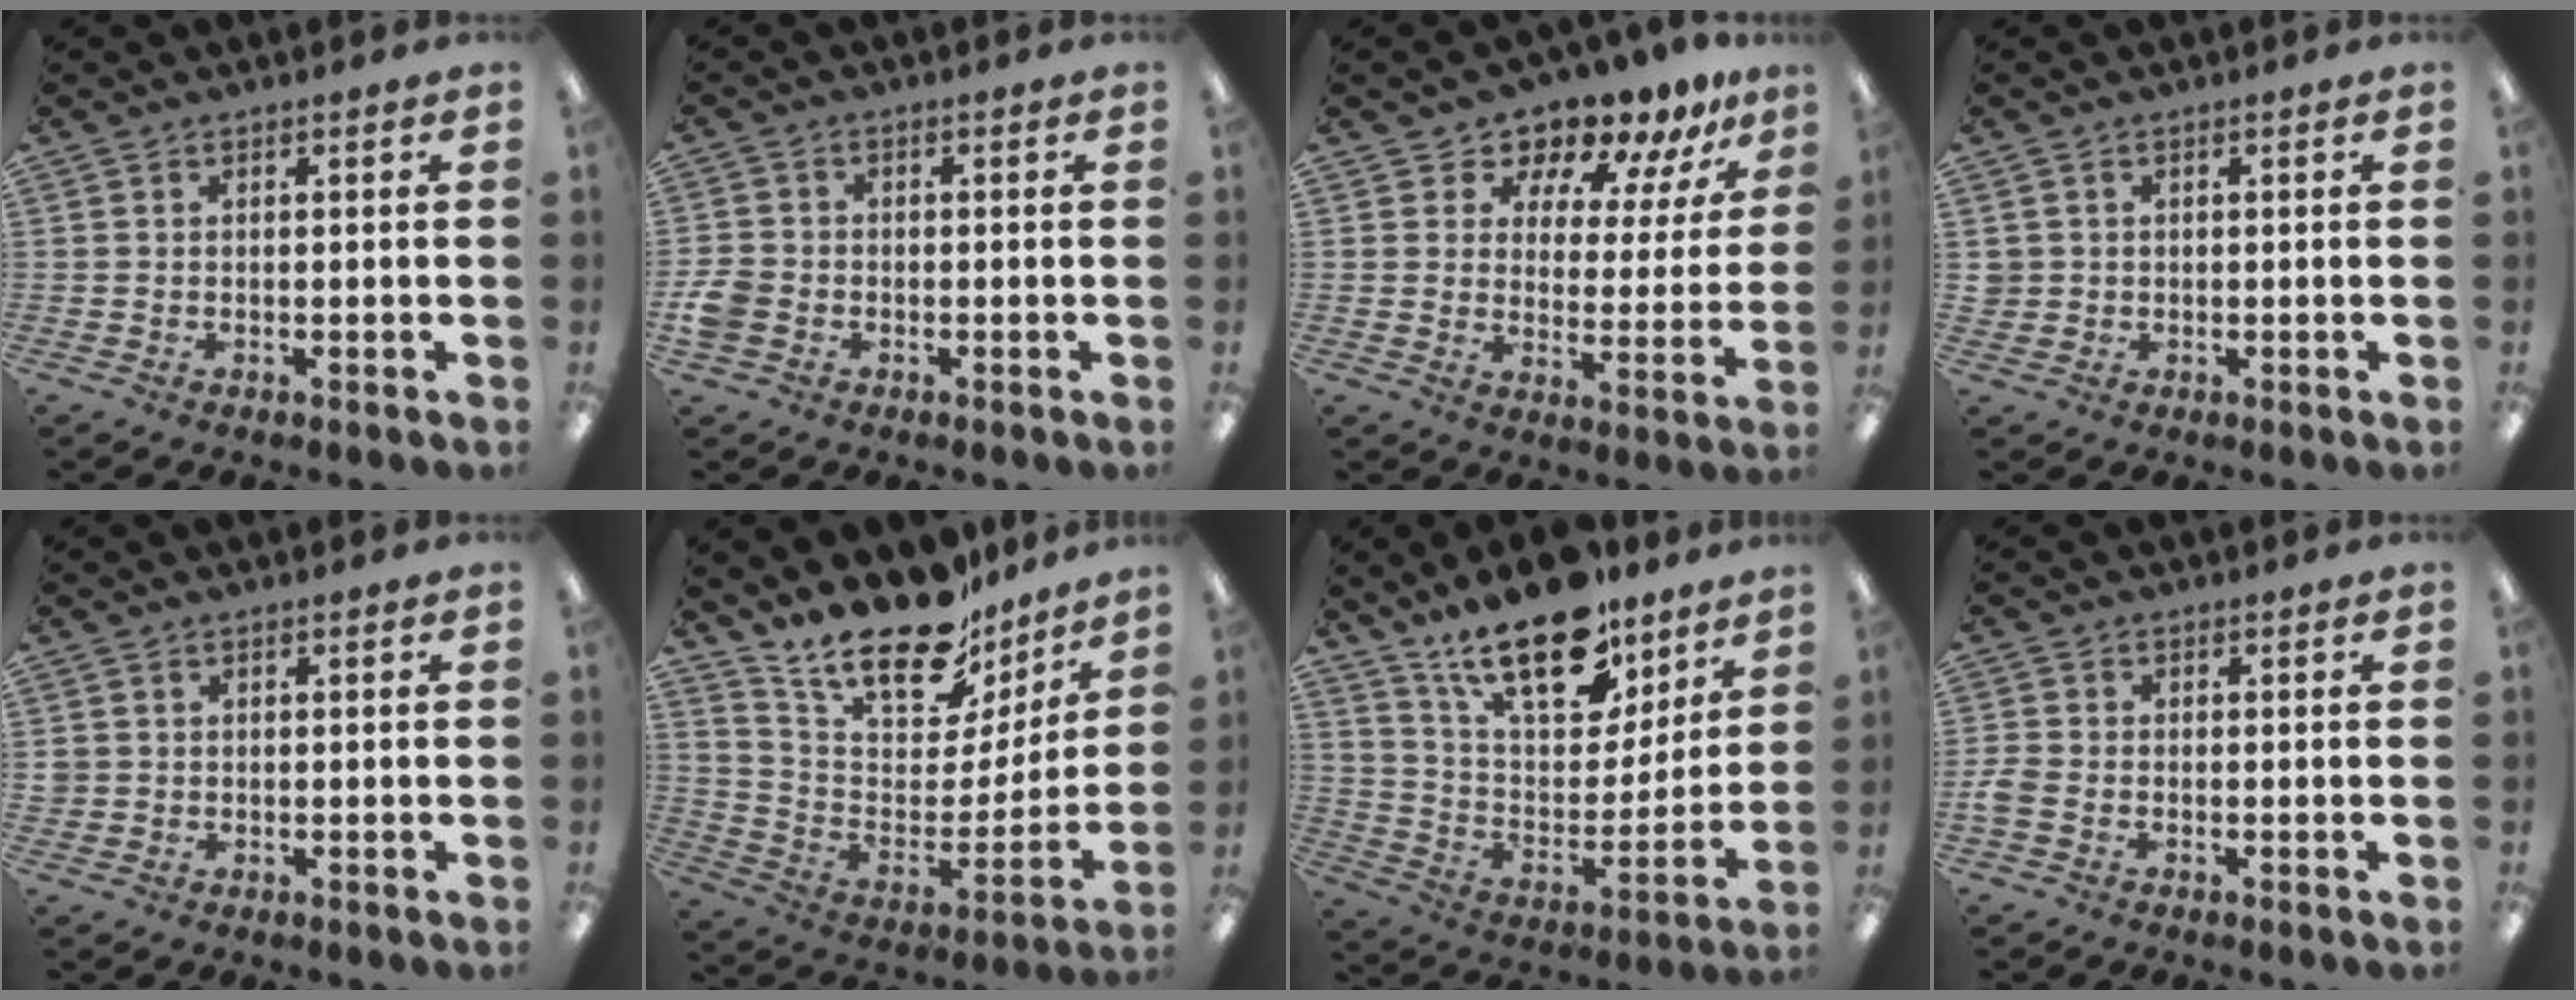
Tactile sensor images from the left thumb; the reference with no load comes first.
{"total": 4.8, "force": [-1.8, 3.8, 2.4], "torque": [-0.048, 0.010, -0.032]}
{"total": 10.4, "force": [9.5, 3.8, 2.1], "torque": [-0.042, -0.084, 0.173]}
{"total": 1.9, "force": [0.2, 1.9, 0.2], "torque": [-0.006, 0.002, 0.003]}
{"total": 1.4, "force": [0.0, 1.4, 0.2], "torque": [-0.004, 0.004, -0.002]}
{"total": 22.0, "force": [17.7, 8.8, 9.7], "torque": [-0.162, -0.129, 0.312]}
{"total": 21.9, "force": [15.4, 9.8, 12.1], "torque": [-0.201, -0.099, 0.272]}
{"total": 2.8, "force": [-1.1, 1.9, 1.7], "torque": [-0.040, 0.002, -0.022]}